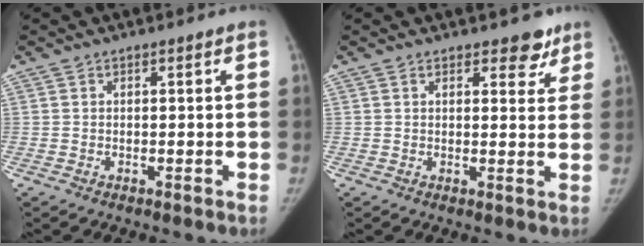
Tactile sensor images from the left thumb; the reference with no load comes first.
{"total": 4.0, "force": [2.9, 2.1, 1.8], "torque": [0.013, -0.016, 0.032]}